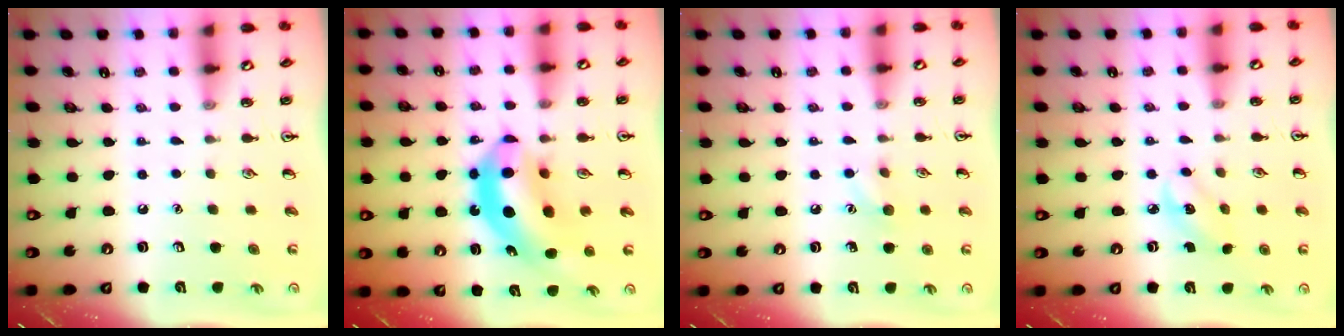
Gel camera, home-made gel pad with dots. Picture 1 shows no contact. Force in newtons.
{"total": 12.1, "press": 11.4, "slide": 3.8}
{"total": 5.8, "press": 5.5, "slide": 1.9}
{"total": 2.8, "press": 2.7, "slide": 0.8}